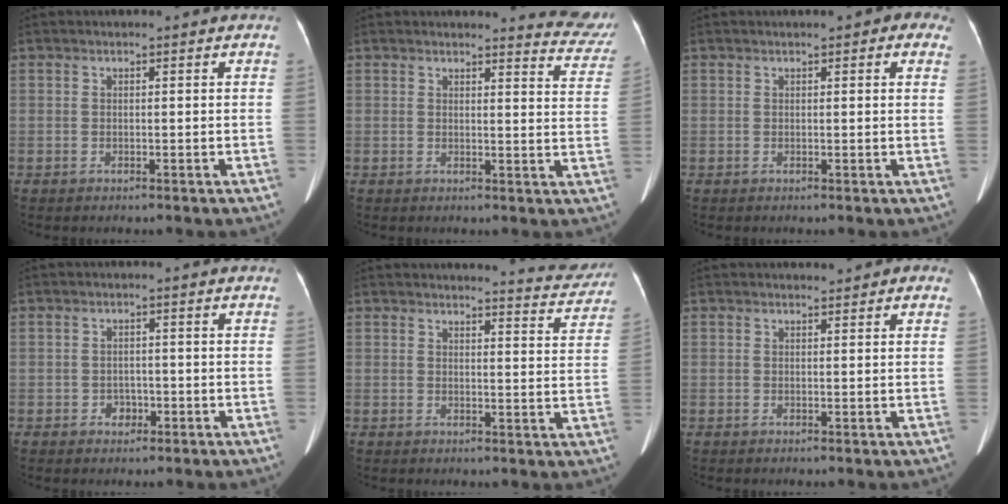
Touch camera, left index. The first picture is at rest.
{"total": 7.6, "force": [7.6, 0.5, 0.1], "torque": [0.013, -0.060, 0.057]}
{"total": 4.4, "force": [2.7, 1.4, 3.2], "torque": [-0.026, 0.018, 0.023]}
{"total": 2.0, "force": [-0.9, 1.6, 0.8], "torque": [-0.009, 0.005, -0.010]}
{"total": 7.1, "force": [7.0, 0.4, 0.3], "torque": [-0.001, -0.030, 0.067]}
{"total": 1.1, "force": [1.0, 0.3, 0.3], "torque": [-0.006, 0.004, 0.014]}